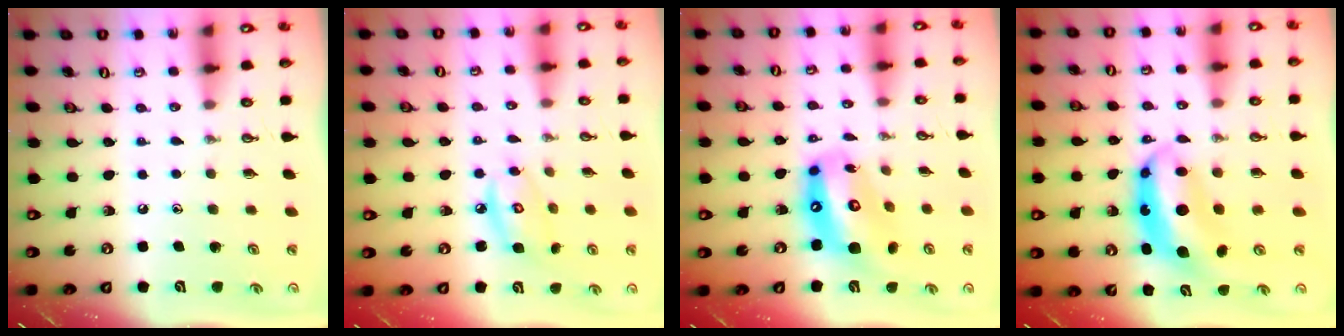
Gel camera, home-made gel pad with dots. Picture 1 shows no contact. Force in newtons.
{"total": 7.5, "press": 7.5, "slide": 0.5}
{"total": 16.2, "press": 16.1, "slide": 2.0}
{"total": 8.2, "press": 8.1, "slide": 1.1}